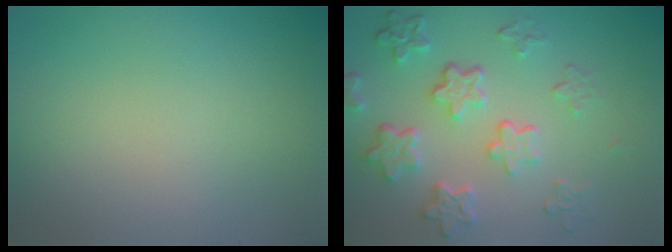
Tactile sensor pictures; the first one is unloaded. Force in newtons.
{"total": 5.9, "press": 4.4, "slide": 3.9}